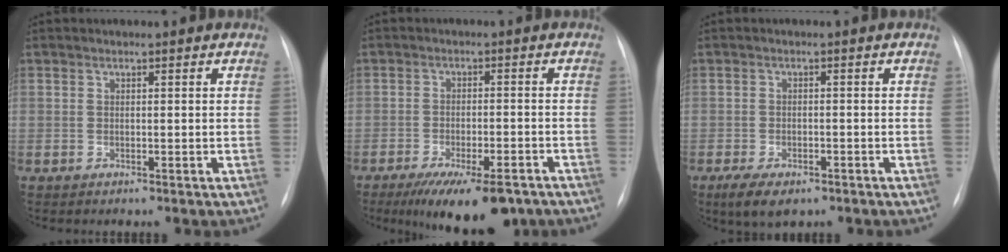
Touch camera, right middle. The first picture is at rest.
{"total": 12.3, "force": [-9.0, 3.7, 7.6], "torque": [-0.102, -0.011, -0.134]}
{"total": 5.7, "force": [-3.8, 2.5, 3.5], "torque": [-0.065, -0.010, -0.056]}